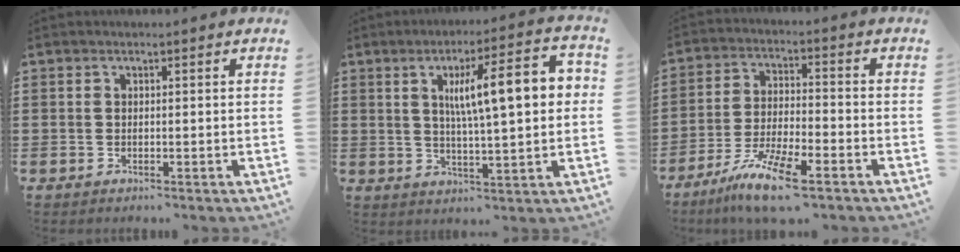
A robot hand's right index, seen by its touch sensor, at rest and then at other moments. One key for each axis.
{"total": 11.7, "fx": 2.7, "fy": 2.5, "fz": 11.1, "tx": -0.193, "ty": 0.008, "tz": 0.037}
{"total": 9.8, "fx": -7.0, "fy": 1.2, "fz": 6.8, "tx": -0.153, "ty": -0.007, "tz": -0.138}